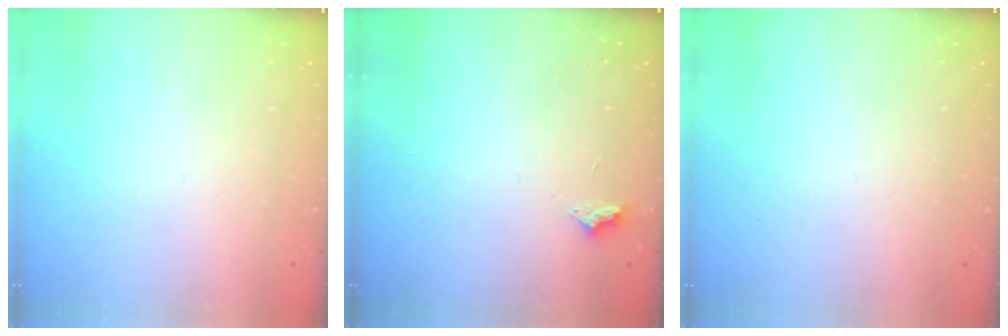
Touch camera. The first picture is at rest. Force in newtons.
{"total": 2.5, "press": 2.5, "slide": 0.4}
{"total": 0.0}